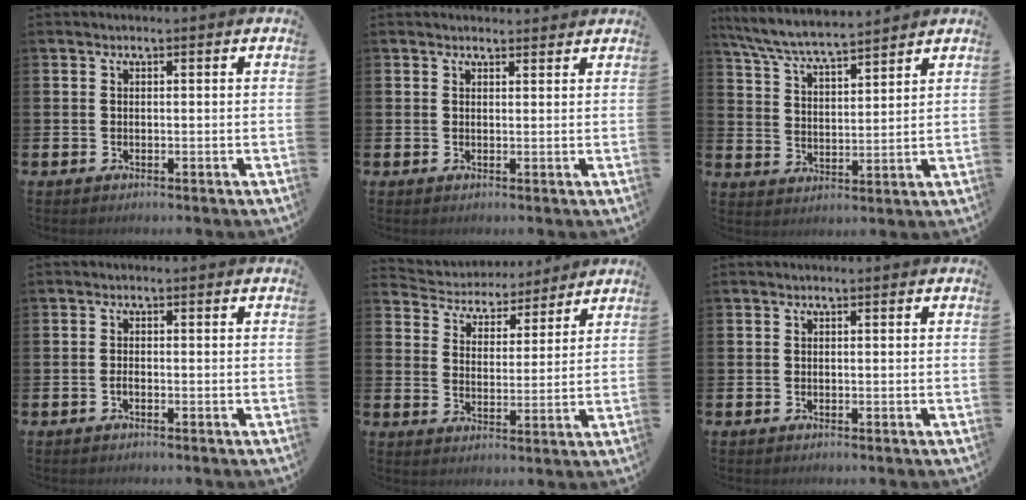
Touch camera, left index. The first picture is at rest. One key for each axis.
{"total": 1.3, "fx": 1.2, "fy": 0.3, "fz": 0.1, "tx": 0.007, "ty": -0.003, "tz": 0.021}
{"total": 6.7, "fx": 6.4, "fy": 0.4, "fz": 1.9, "tx": -0.065, "ty": -0.035, "tz": 0.115}
{"total": 0.7, "fx": -0.5, "fy": 0.2, "fz": 0.5, "tx": -0.012, "ty": -0.004, "tz": -0.008}
{"total": 4.6, "fx": 4.3, "fy": 1.6, "fz": -0.3, "tx": -0.027, "ty": -0.035, "tz": 0.072}
{"total": 0.0}